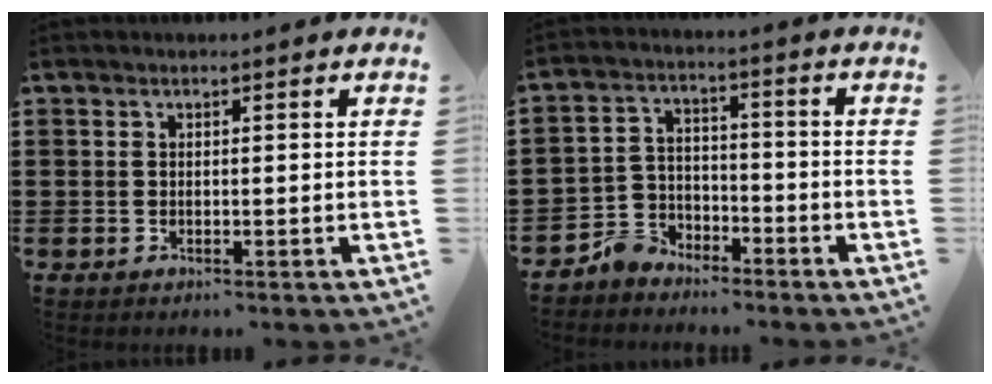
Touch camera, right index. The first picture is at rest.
{"total": 5.4, "force": [-4.6, 2.7, 0.6], "torque": [-0.037, 0.010, -0.100]}